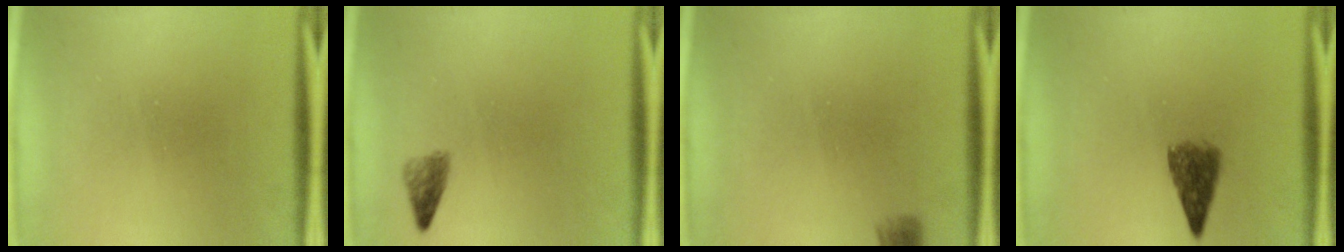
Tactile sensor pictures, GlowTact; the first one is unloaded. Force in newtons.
{"total": 1.7}
{"total": 2.9}
{"total": 4.1}